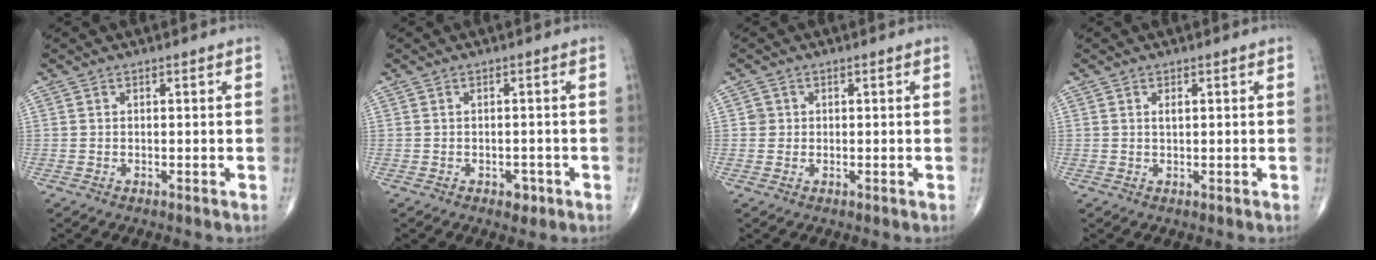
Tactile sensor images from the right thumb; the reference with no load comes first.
{"total": 2.1, "force": [-1.1, 1.3, 1.1], "torque": [-0.007, 0.004, -0.011]}
{"total": 1.4, "force": [0.1, 1.4, 0.2], "torque": [0.007, 0.004, 0.000]}
{"total": 1.0, "force": [0.3, 0.4, 0.9], "torque": [-0.016, 0.001, 0.006]}